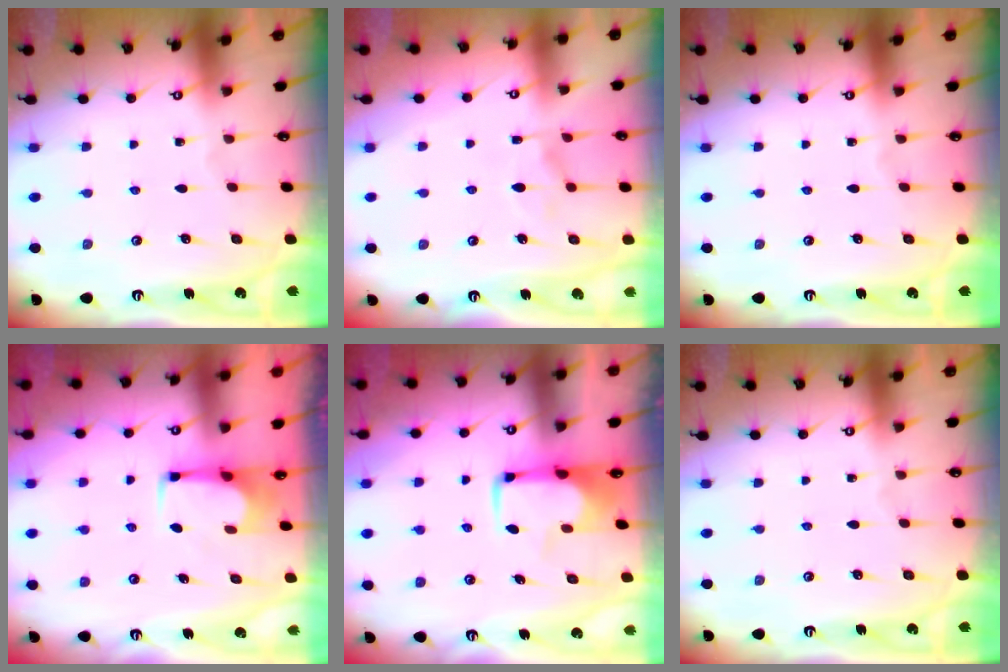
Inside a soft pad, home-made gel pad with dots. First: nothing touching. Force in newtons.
{"total": 5.4, "press": 5.3, "slide": 1.2}
{"total": 0.0}
{"total": 2.1, "press": 2.1, "slide": 0.2}
{"total": 1.7, "press": 1.6, "slide": 0.5}
{"total": 0.0}